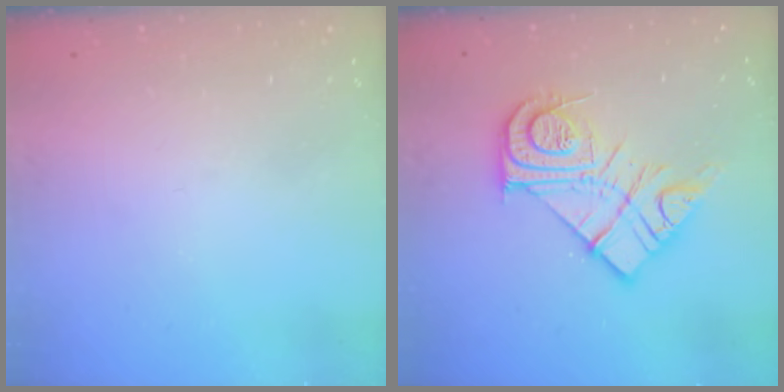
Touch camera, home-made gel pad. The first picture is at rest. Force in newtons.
{"total": 16.4, "press": 16.3, "slide": 1.1}